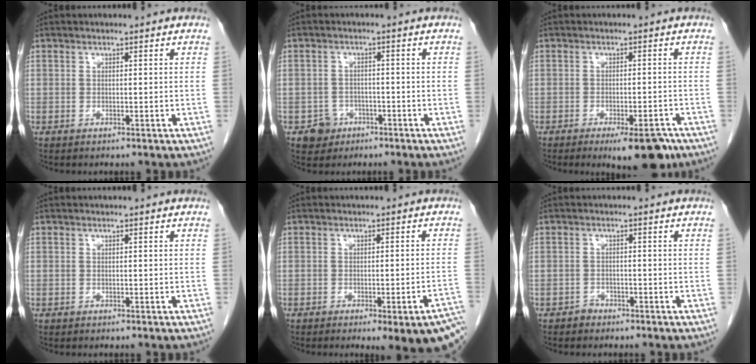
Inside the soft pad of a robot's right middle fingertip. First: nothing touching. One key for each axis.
{"total": 3.3, "fx": -1.8, "fy": 2.8, "fz": 0.4, "tx": -0.002, "ty": 0.012, "tz": -0.025}
{"total": 7.3, "fx": -5.0, "fy": 1.9, "fz": 5.0, "tx": -0.059, "ty": -0.006, "tz": -0.068}
{"total": 0.0}
{"total": 11.5, "fx": -8.5, "fy": 0.9, "fz": 7.7, "tx": -0.036, "ty": -0.004, "tz": -0.097}
{"total": 1.2, "fx": -1.0, "fy": 0.7, "fz": 0.0, "tx": 0.002, "ty": 0.004, "tz": -0.021}